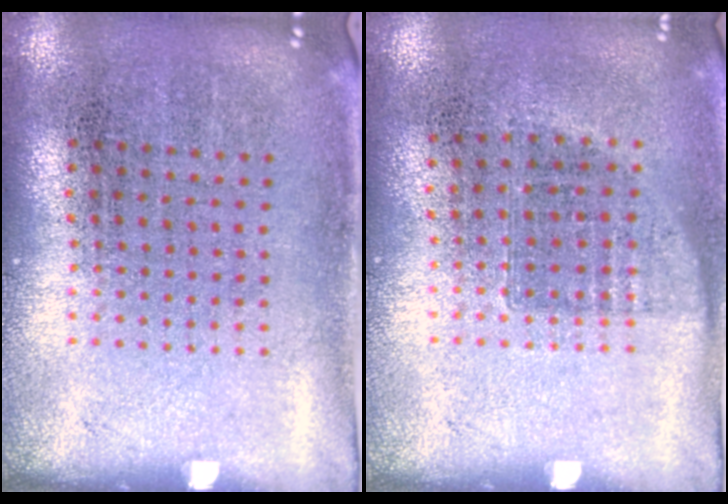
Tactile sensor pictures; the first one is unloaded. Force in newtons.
{"total": 0.7, "press": 0.6, "slide": 0.4}